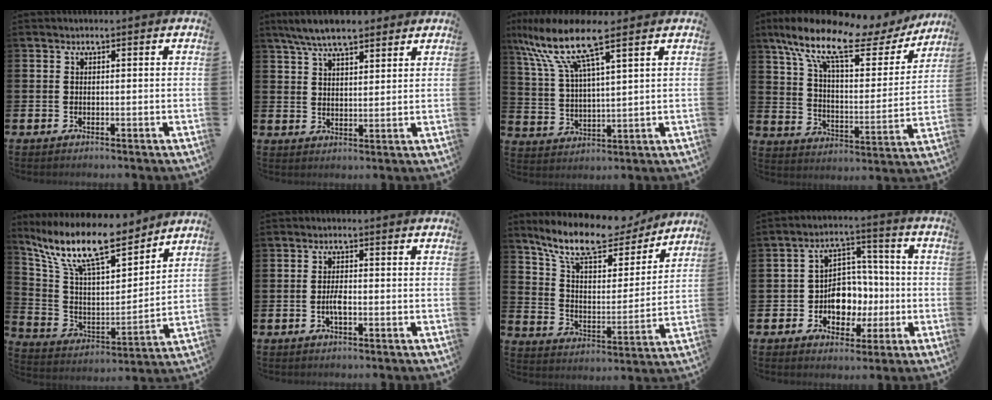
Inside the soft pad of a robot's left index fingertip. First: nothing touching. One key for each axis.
{"total": 6.7, "fx": 6.0, "fy": 1.5, "fz": 2.5, "tx": -0.072, "ty": -0.011, "tz": 0.112}
{"total": 10.4, "fx": 8.1, "fy": 1.8, "fz": 6.4, "tx": -0.158, "ty": -0.026, "tz": 0.140}
{"total": 13.3, "fx": 9.7, "fy": 4.6, "fz": 7.8, "tx": -0.172, "ty": -0.056, "tz": 0.159}
{"total": 13.5, "fx": 11.1, "fy": 3.7, "fz": 6.8, "tx": -0.166, "ty": -0.069, "tz": 0.192}
{"total": 2.3, "fx": -0.6, "fy": 0.8, "fz": 2.1, "tx": -0.038, "ty": 0.001, "tz": -0.012}
{"total": 11.8, "fx": 9.9, "fy": 3.8, "fz": 5.0, "tx": -0.129, "ty": -0.058, "tz": 0.173}
{"total": 7.3, "fx": -1.2, "fy": 6.3, "fz": 3.5, "tx": -0.060, "ty": 0.012, "tz": -0.023}